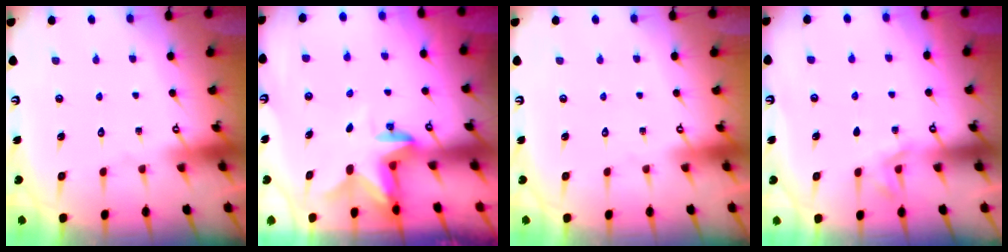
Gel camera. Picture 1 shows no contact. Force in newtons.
{"total": 2.8, "press": 2.8, "slide": 0.6}
{"total": 0.0}
{"total": 3.5, "press": 2.7, "slide": 2.2}